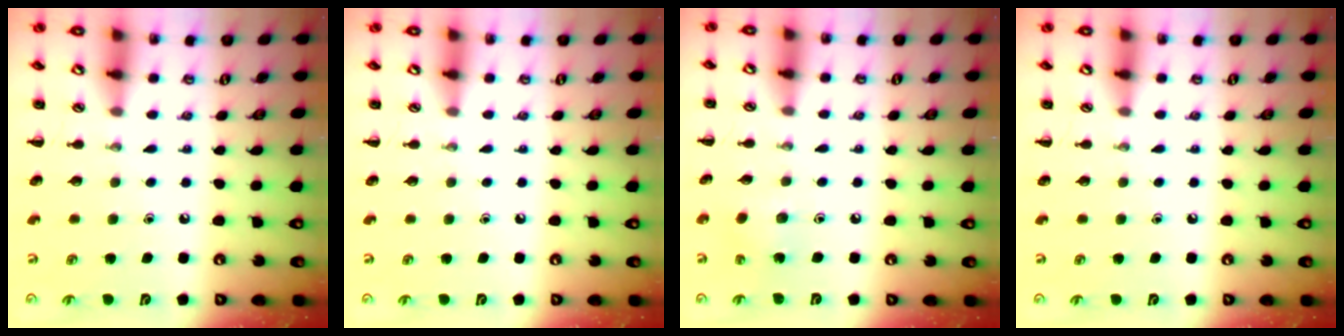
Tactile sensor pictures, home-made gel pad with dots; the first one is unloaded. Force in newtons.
{"total": 0.0}
{"total": 2.2, "press": 2.1, "slide": 0.7}
{"total": 0.0}